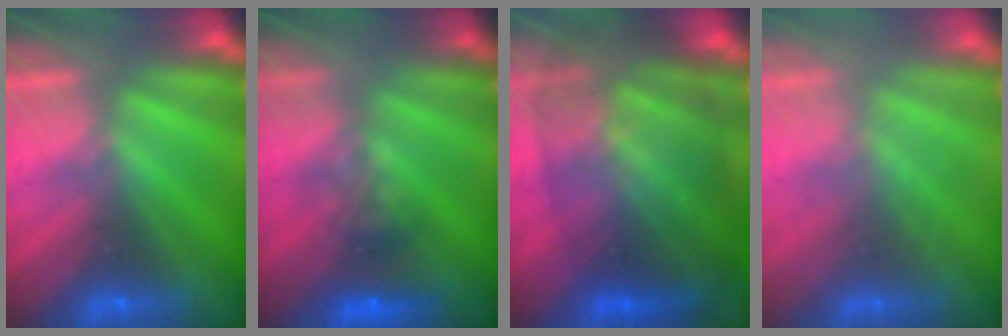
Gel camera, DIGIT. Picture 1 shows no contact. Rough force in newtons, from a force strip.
{"total": 4.6}
{"total": 10.3}
{"total": 2.2}